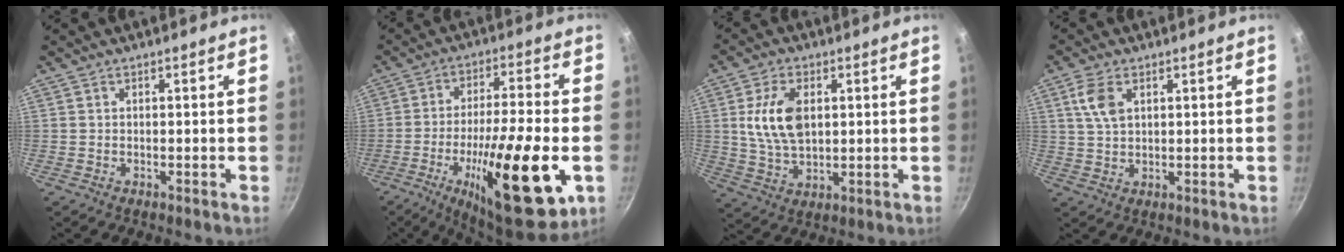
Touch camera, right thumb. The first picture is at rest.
{"total": 24.2, "force": [-7.4, 6.4, 22.1], "torque": [-0.337, 0.019, -0.113]}
{"total": 10.6, "force": [2.1, 6.3, 8.2], "torque": [-0.146, -0.007, 0.040]}
{"total": 5.7, "force": [2.2, 3.2, 4.2], "torque": [-0.082, -0.003, 0.044]}